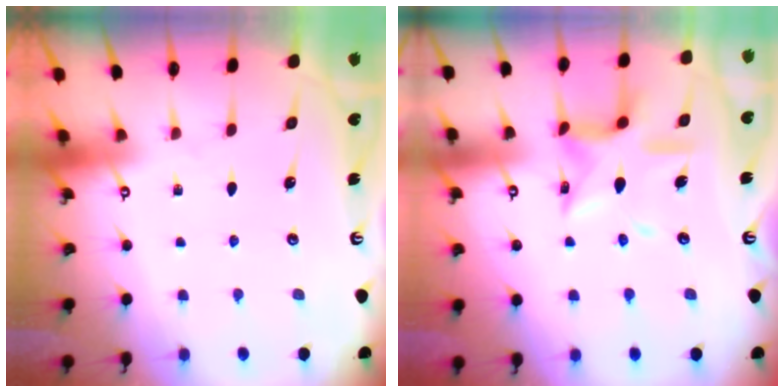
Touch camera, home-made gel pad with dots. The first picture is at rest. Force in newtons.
{"total": 13.5, "press": 13.5, "slide": 1.2}